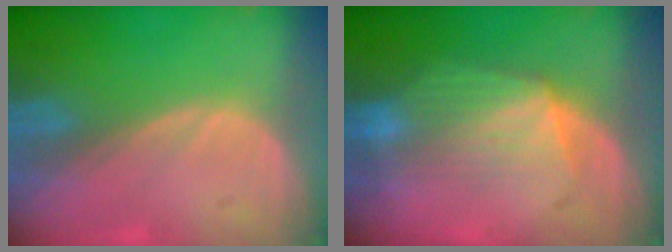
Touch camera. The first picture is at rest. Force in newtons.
{"total": 6.9, "press": 6.5, "slide": 2.4}